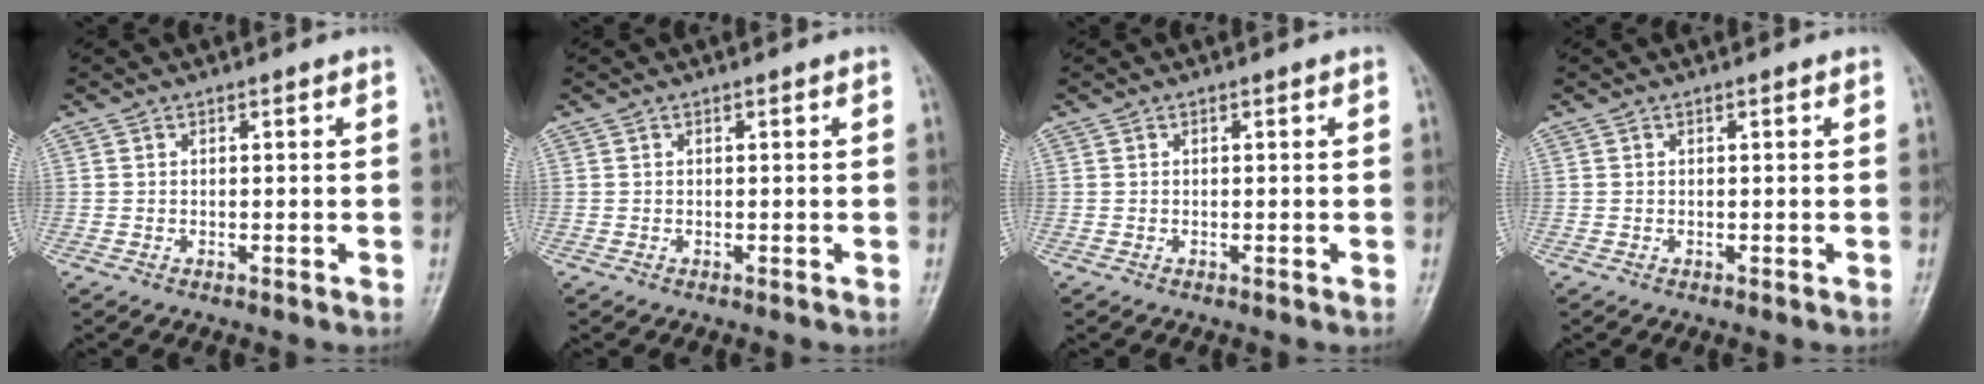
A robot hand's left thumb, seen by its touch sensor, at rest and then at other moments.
{"total": 0.0}
{"total": 0.0}
{"total": 0.0}